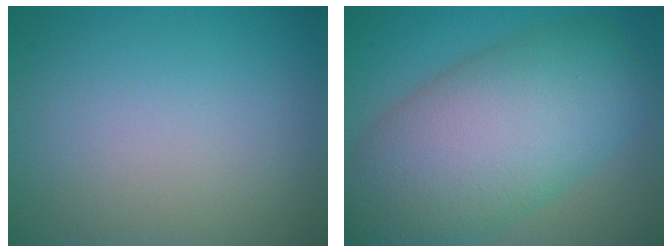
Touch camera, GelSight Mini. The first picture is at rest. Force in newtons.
{"total": 11.8, "press": 11.8, "slide": 0.7}